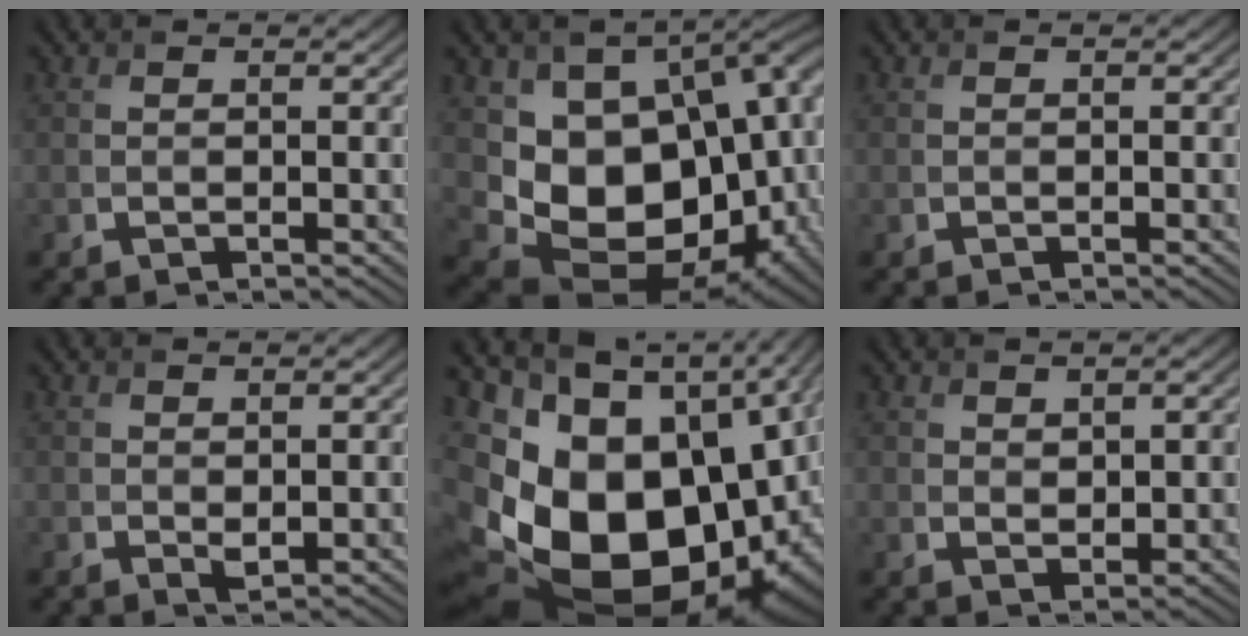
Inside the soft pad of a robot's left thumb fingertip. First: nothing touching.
{"total": 16.7, "force": [-0.3, 12.3, 11.3], "torque": [-0.188, -0.050, 0.021]}
{"total": 0.0}
{"total": 1.0, "force": [0.2, 0.6, 0.8], "torque": [-0.016, -0.004, 0.005]}
{"total": 23.3, "force": [-4.1, 16.5, 16.0], "torque": [-0.324, -0.071, -0.050]}
{"total": 1.5, "force": [1.1, 0.8, 0.7], "torque": [-0.015, -0.004, 0.024]}